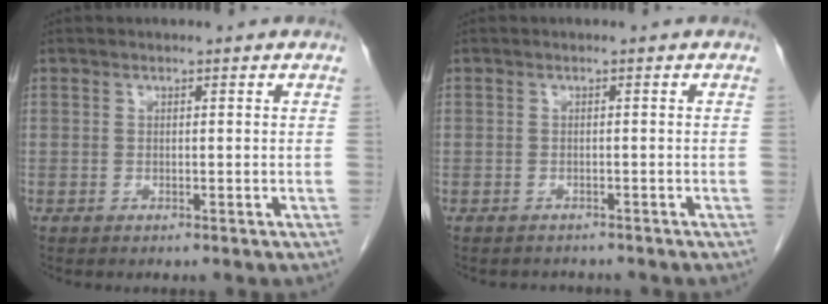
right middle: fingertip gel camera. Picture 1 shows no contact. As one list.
[{"total": 2.1, "force": [-1.9, 0.9, -0.2], "torque": [-0.003, -0.002, -0.030]}]